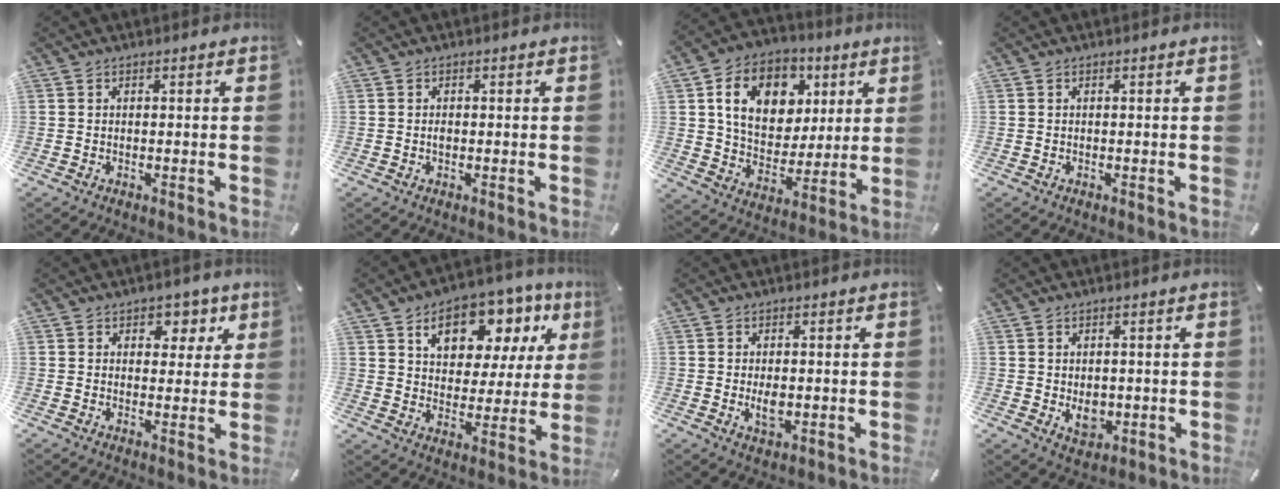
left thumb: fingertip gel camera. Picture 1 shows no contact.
{"total": 0.8, "force": [-0.1, 0.6, 0.6], "torque": [-0.014, -0.002, -0.001]}
{"total": 15.6, "force": [6.0, 12.1, 7.8], "torque": [-0.126, -0.011, 0.114]}
{"total": 0.0}
{"total": 5.4, "force": [2.5, 4.4, 1.9], "torque": [0.003, -0.014, 0.033]}
{"total": 14.4, "force": [7.8, 9.4, 7.6], "torque": [-0.119, -0.037, 0.137]}
{"total": 3.8, "force": [-0.2, 2.2, 3.1], "torque": [-0.072, -0.010, -0.010]}
{"total": 4.8, "force": [-0.1, 3.9, 2.7], "torque": [-0.030, -0.007, -0.002]}